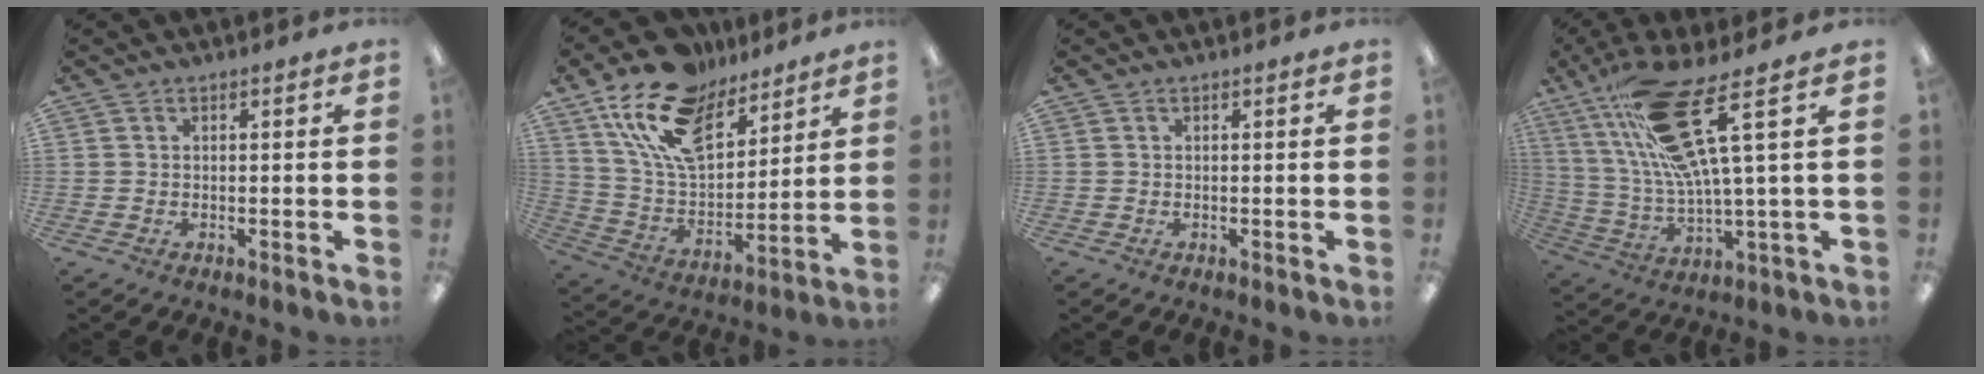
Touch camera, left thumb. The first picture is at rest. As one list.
[{"total": 19.7, "force": [13.1, 10.3, 10.4], "torque": [-0.199, -0.062, 0.241]}, {"total": 0.0}, {"total": 20.9, "force": [9.8, 4.6, 17.8], "torque": [-0.351, -0.028, 0.157]}]